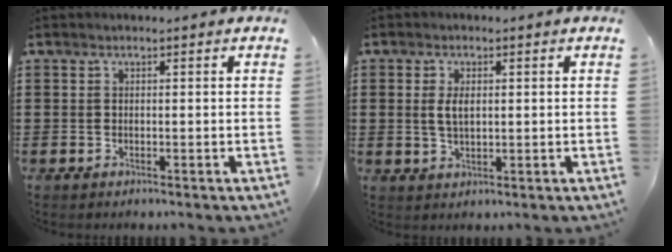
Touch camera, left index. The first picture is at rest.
{"total": 3.0, "force": [0.5, 1.4, 2.6], "torque": [-0.062, 0.004, 0.006]}